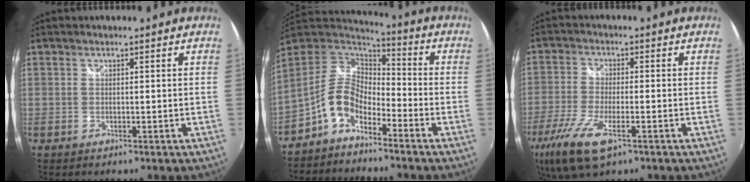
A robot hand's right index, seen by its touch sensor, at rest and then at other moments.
{"total": 9.3, "force": [-5.5, 4.9, 5.8], "torque": [-0.120, 0.024, -0.113]}
{"total": 11.8, "force": [-6.5, 3.9, 9.1], "torque": [-0.205, -0.035, -0.126]}